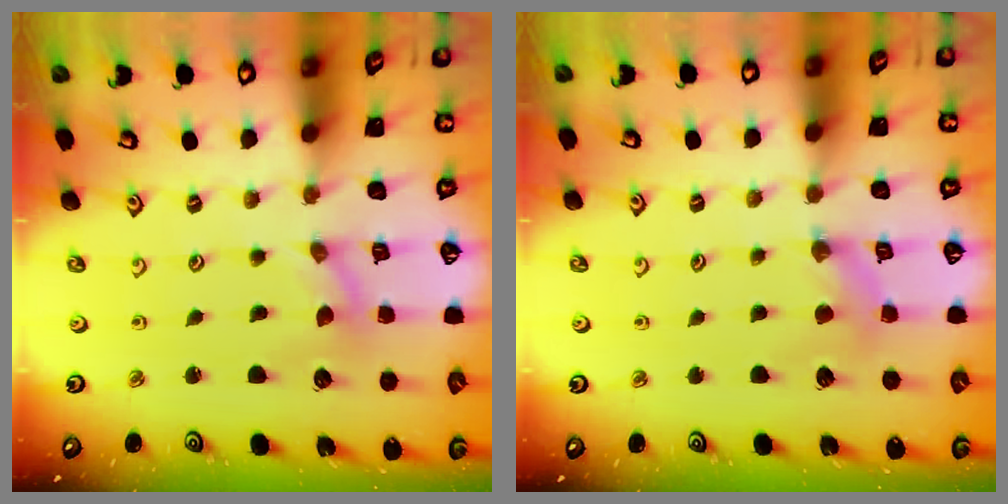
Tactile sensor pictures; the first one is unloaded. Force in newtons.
{"total": 2.8, "press": 2.8, "slide": 0.4}